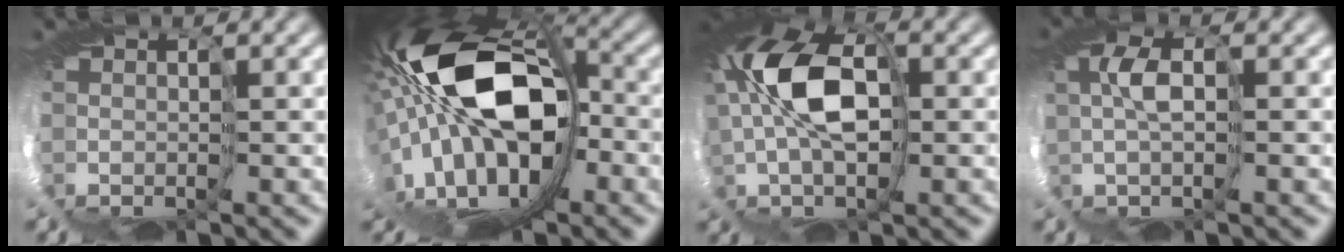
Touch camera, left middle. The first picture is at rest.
{"total": 16.6, "force": [-1.8, 8.9, 13.9], "torque": [-0.259, -0.005, -0.058]}
{"total": 10.0, "force": [1.2, 5.5, 8.3], "torque": [-0.174, 0.009, -0.002]}
{"total": 1.8, "force": [-0.1, 0.1, 1.8], "torque": [-0.049, -0.001, -0.020]}